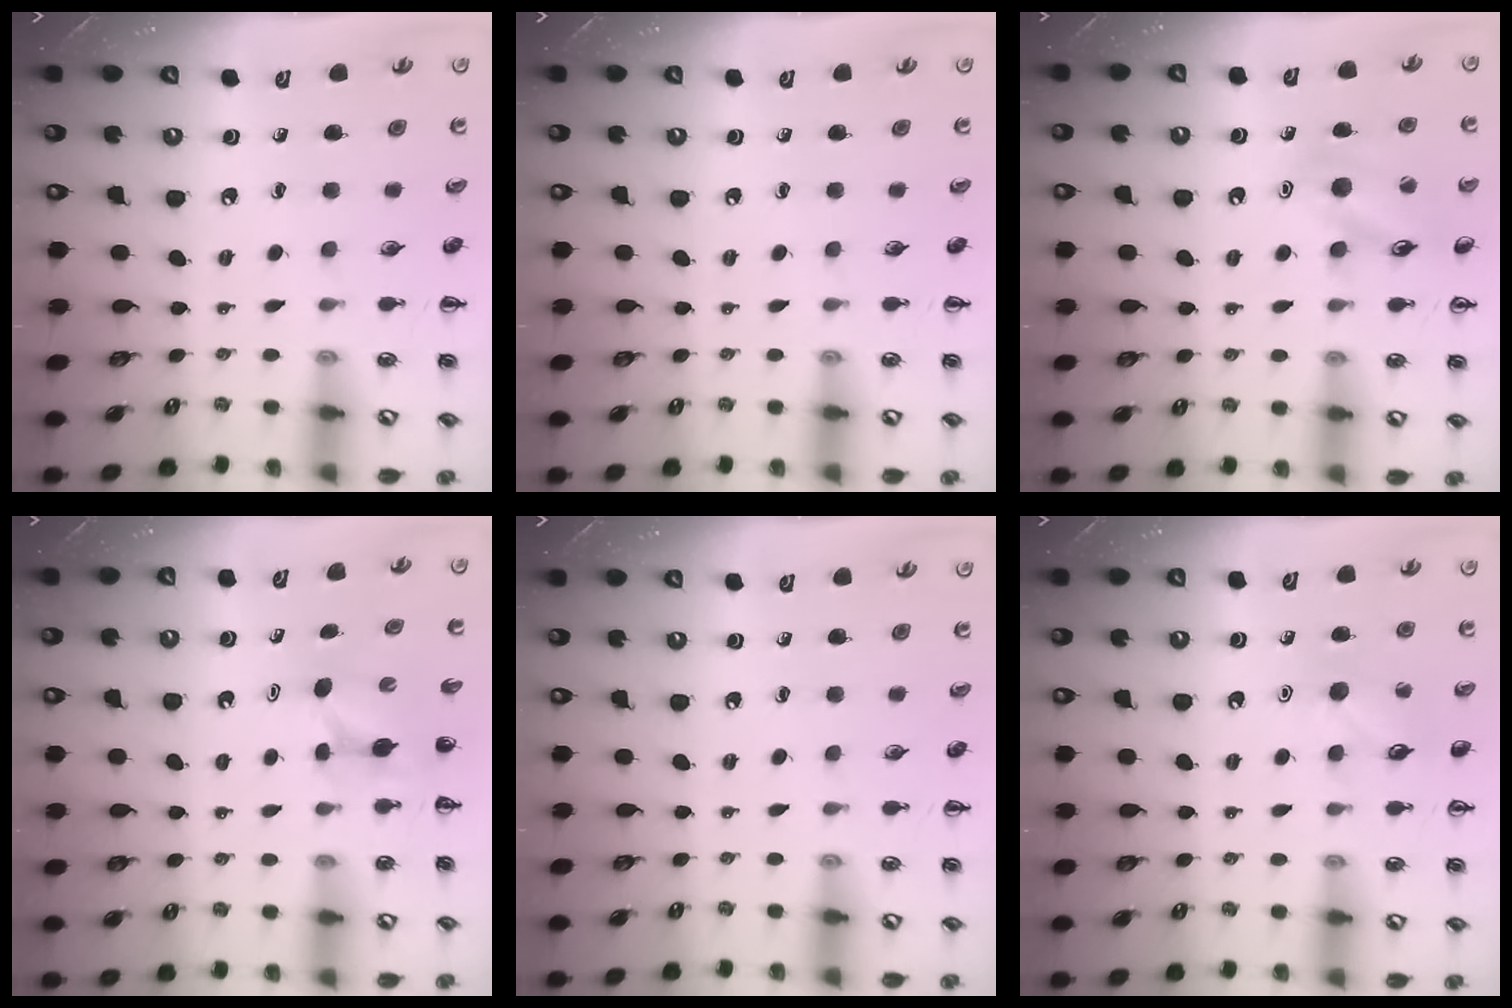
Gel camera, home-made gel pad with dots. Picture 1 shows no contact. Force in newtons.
{"total": 0.0}
{"total": 12.2, "press": 12.1, "slide": 1.9}
{"total": 2.9, "press": 2.8, "slide": 0.8}
{"total": 0.0}
{"total": 7.1, "press": 7.1, "slide": 1.1}